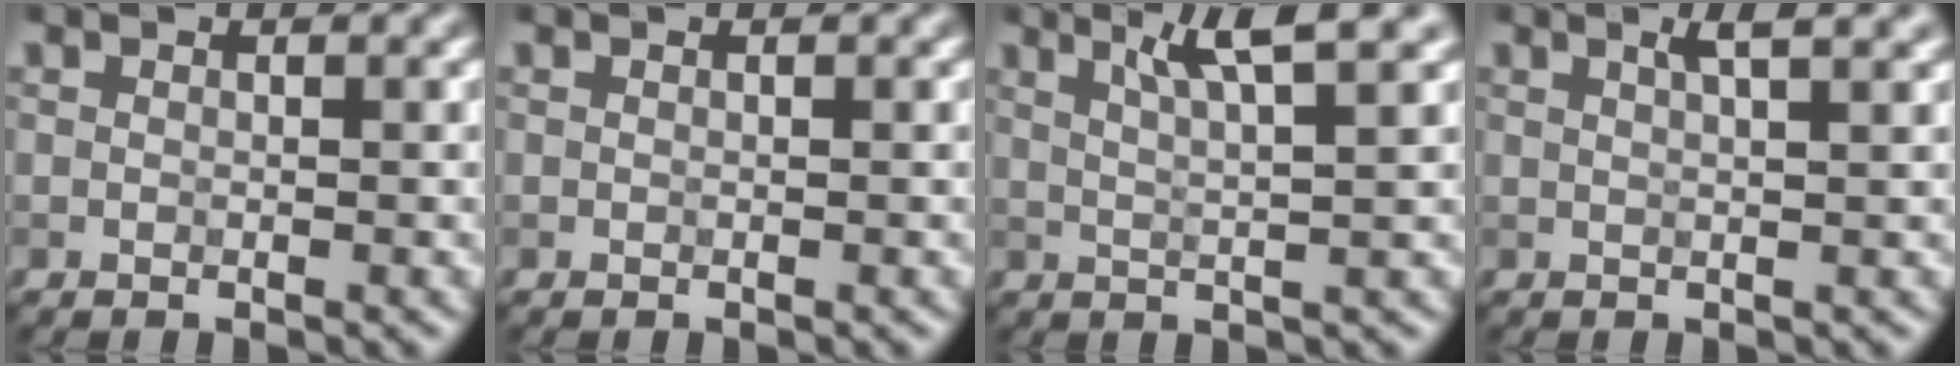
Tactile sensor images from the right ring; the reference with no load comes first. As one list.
[{"total": 0.0}, {"total": 4.8, "force": [2.8, 0.6, 3.8], "torque": [-0.054, 0.011, 0.049]}, {"total": 3.1, "force": [1.8, 0.9, 2.4], "torque": [-0.014, 0.012, 0.005]}]